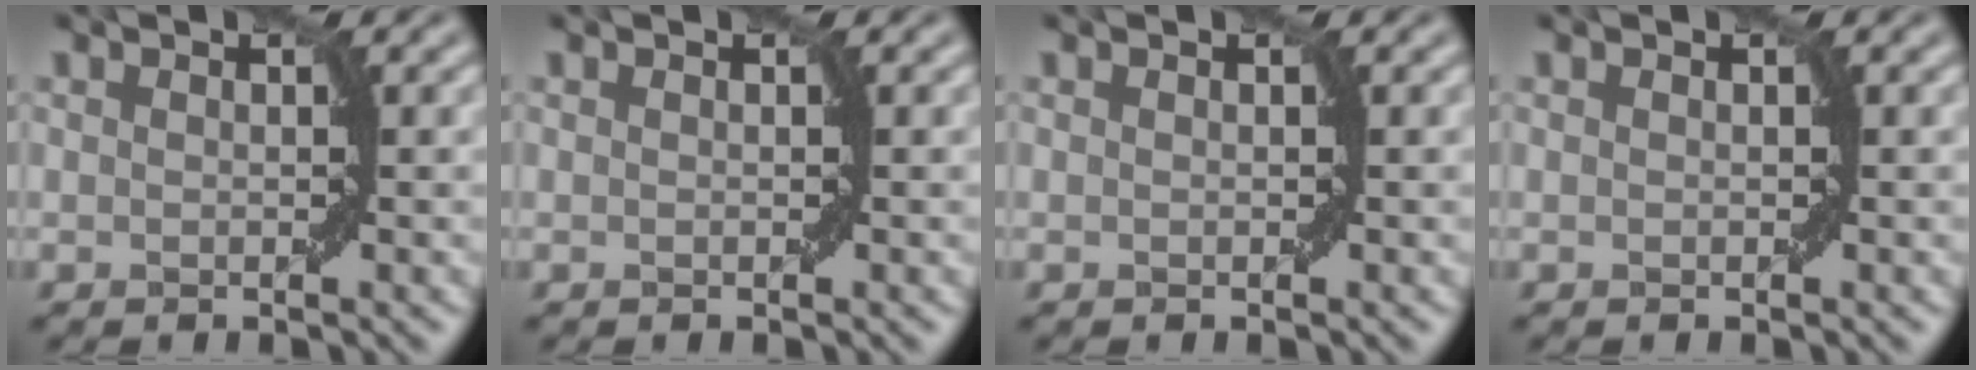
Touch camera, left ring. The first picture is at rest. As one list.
[{"total": 0.0}, {"total": 0.0}, {"total": 0.0}]